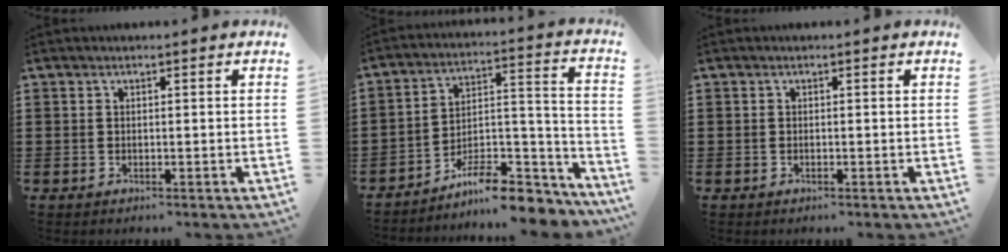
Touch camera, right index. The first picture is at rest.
{"total": 9.7, "force": [-8.4, 2.1, 4.5], "torque": [-0.057, 0.026, -0.153]}
{"total": 0.0}